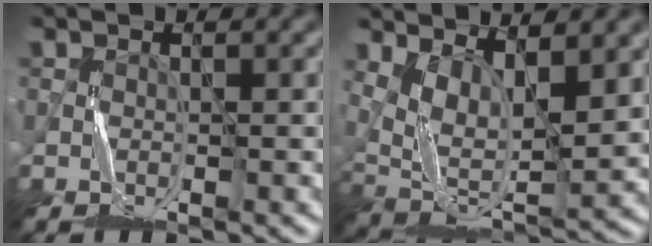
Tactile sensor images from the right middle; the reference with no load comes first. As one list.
[{"total": 8.7, "force": [3.5, 3.7, 7.0], "torque": [-0.137, -0.001, 0.069]}]